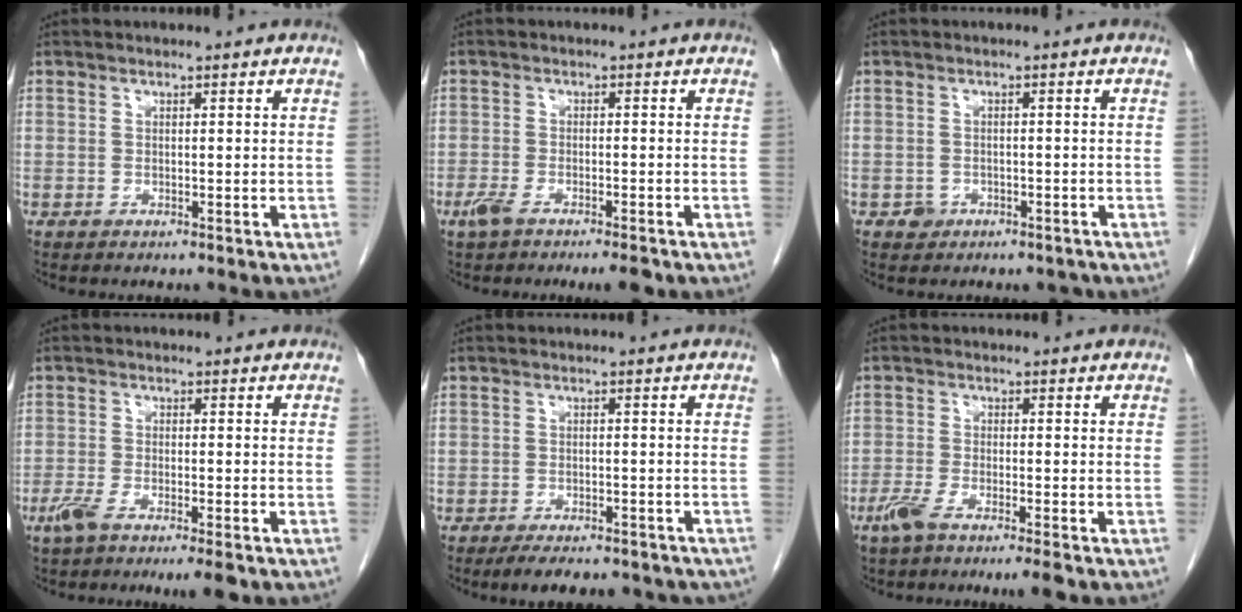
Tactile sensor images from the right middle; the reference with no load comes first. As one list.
[{"total": 5.2, "force": [-3.7, 1.1, 3.6], "torque": [-0.061, -0.007, -0.057]}, {"total": 2.2, "force": [-1.3, 1.8, 0.3], "torque": [-0.001, 0.010, -0.013]}, {"total": 5.7, "force": [-3.9, 0.7, 4.2], "torque": [-0.070, -0.013, -0.064]}, {"total": 10.5, "force": [-8.9, 3.2, 4.7], "torque": [-0.059, 0.001, -0.108]}, {"total": 5.2, "force": [-3.7, 0.2, 3.6], "torque": [-0.065, -0.010, -0.067]}]